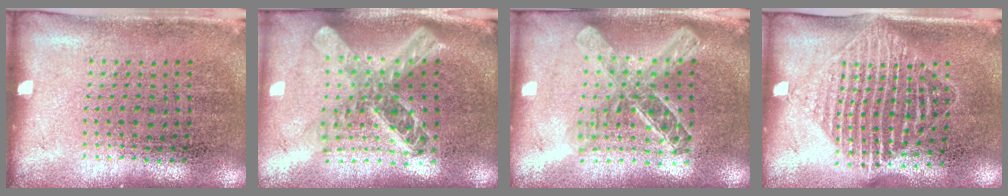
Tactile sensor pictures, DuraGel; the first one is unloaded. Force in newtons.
{"total": 2.5, "press": 1.9, "slide": 1.5}
{"total": 2.0, "press": 1.7, "slide": 1.1}
{"total": 1.7, "press": 1.4, "slide": 1.0}